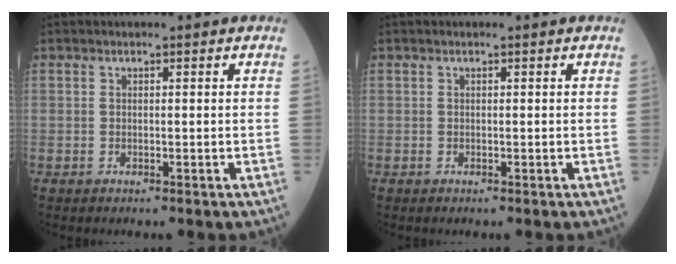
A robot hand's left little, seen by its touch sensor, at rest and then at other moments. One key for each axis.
{"total": 0.0}